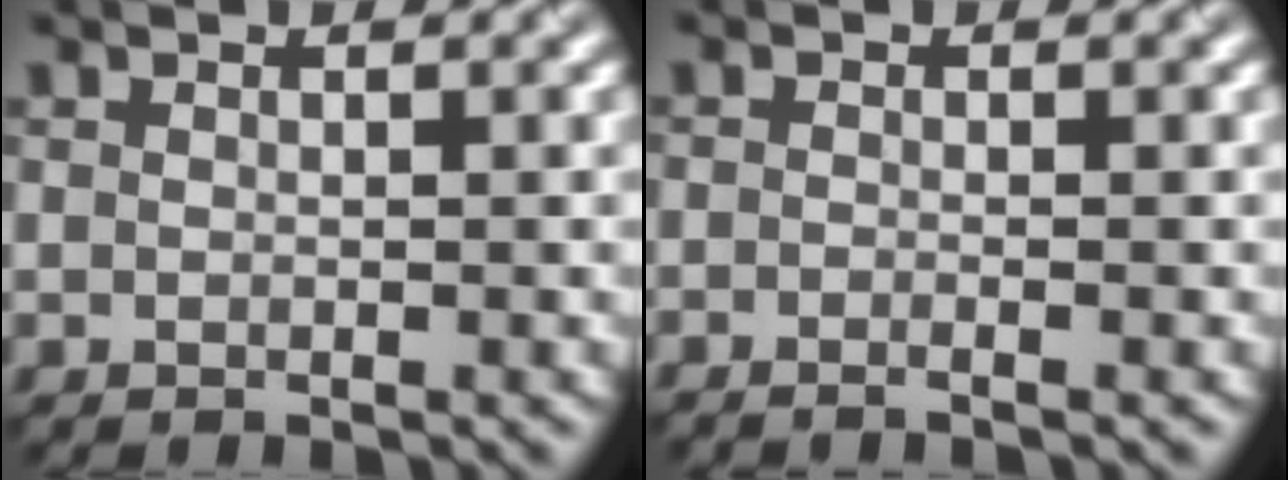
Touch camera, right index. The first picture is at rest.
{"total": 1.4, "force": [-0.9, 0.4, 1.0], "torque": [-0.007, -0.009, -0.021]}